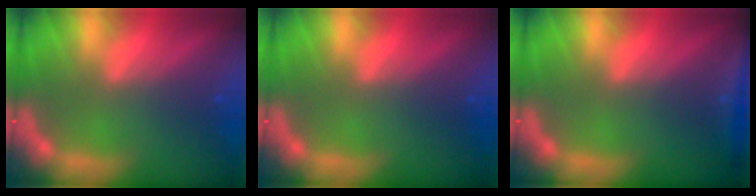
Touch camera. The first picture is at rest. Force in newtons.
{"total": 0.0}
{"total": 2.4}